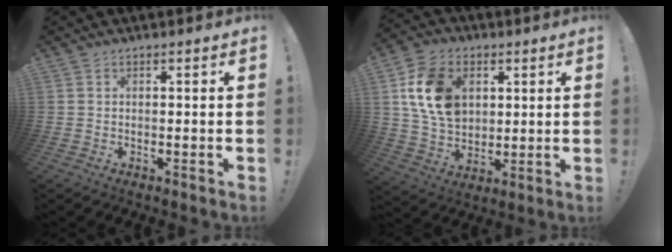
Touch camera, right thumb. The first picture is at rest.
{"total": 16.7, "force": [4.6, 12.5, 10.0], "torque": [-0.176, -0.007, 0.094]}